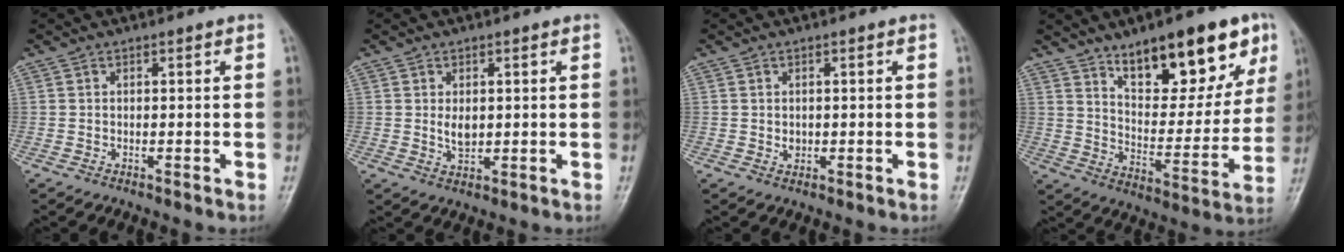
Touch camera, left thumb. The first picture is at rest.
{"total": 3.2, "force": [0.4, 2.0, 2.4], "torque": [-0.033, -0.008, 0.012]}
{"total": 1.4, "force": [0.0, 1.2, 0.8], "torque": [-0.009, 0.000, 0.004]}
{"total": 20.6, "force": [12.1, 8.4, 14.5], "torque": [-0.157, -0.055, 0.192]}